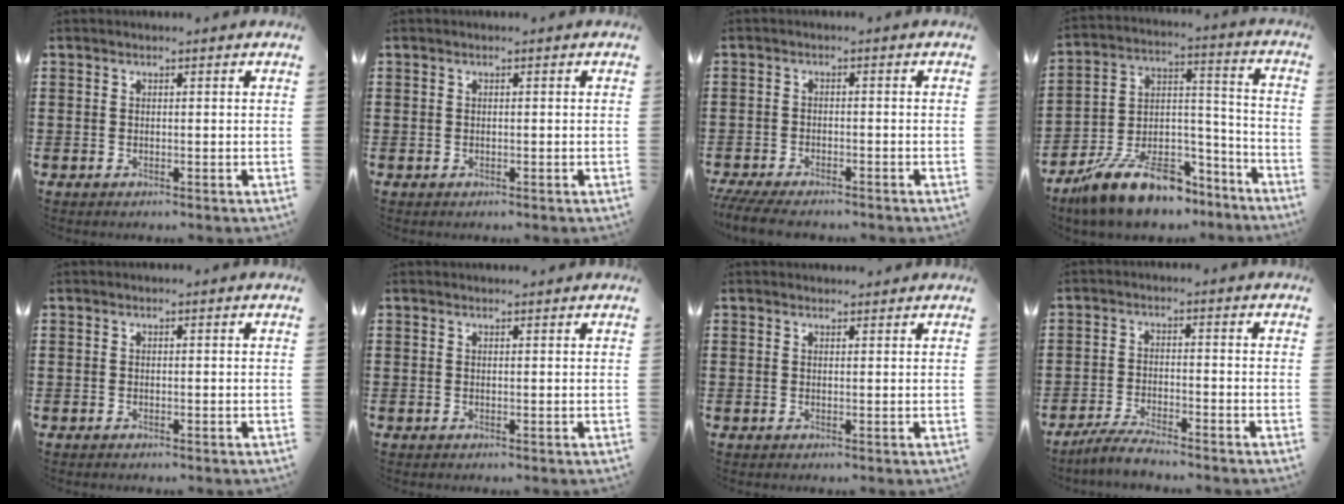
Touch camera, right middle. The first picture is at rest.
{"total": 0.0}
{"total": 3.3, "force": [-3.1, 0.3, 1.1], "torque": [-0.032, -0.006, -0.066]}
{"total": 12.3, "force": [-10.0, 4.6, 5.6], "torque": [-0.116, 0.035, -0.187]}
{"total": 0.0}
{"total": 0.5, "force": [0.5, -0.1, 0.0], "torque": [-0.002, 0.000, 0.010]}
{"total": 1.1, "force": [1.1, 0.1, -0.1], "torque": [0.000, 0.000, 0.021]}
{"total": 3.6, "force": [-3.3, 0.2, 1.4], "torque": [-0.031, 0.001, -0.068]}